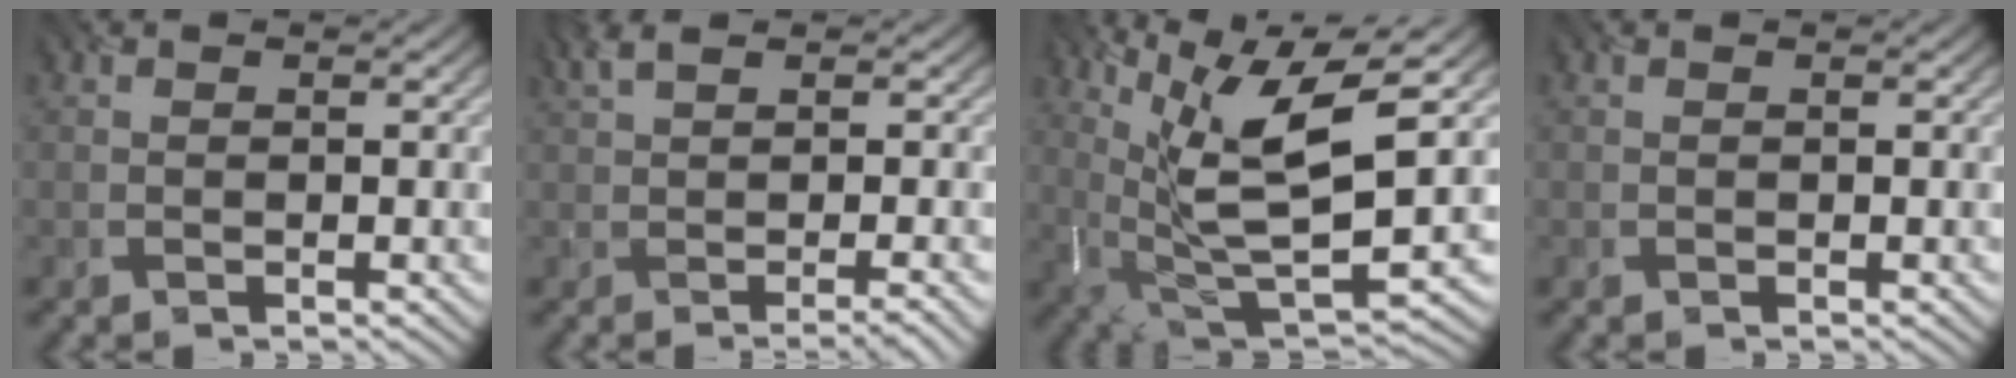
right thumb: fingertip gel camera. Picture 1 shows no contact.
{"total": 4.2, "force": [0.2, 0.9, 4.1], "torque": [-0.059, 0.013, 0.003]}
{"total": 12.6, "force": [4.5, 3.7, 11.2], "torque": [-0.217, 0.001, 0.091]}
{"total": 0.0}